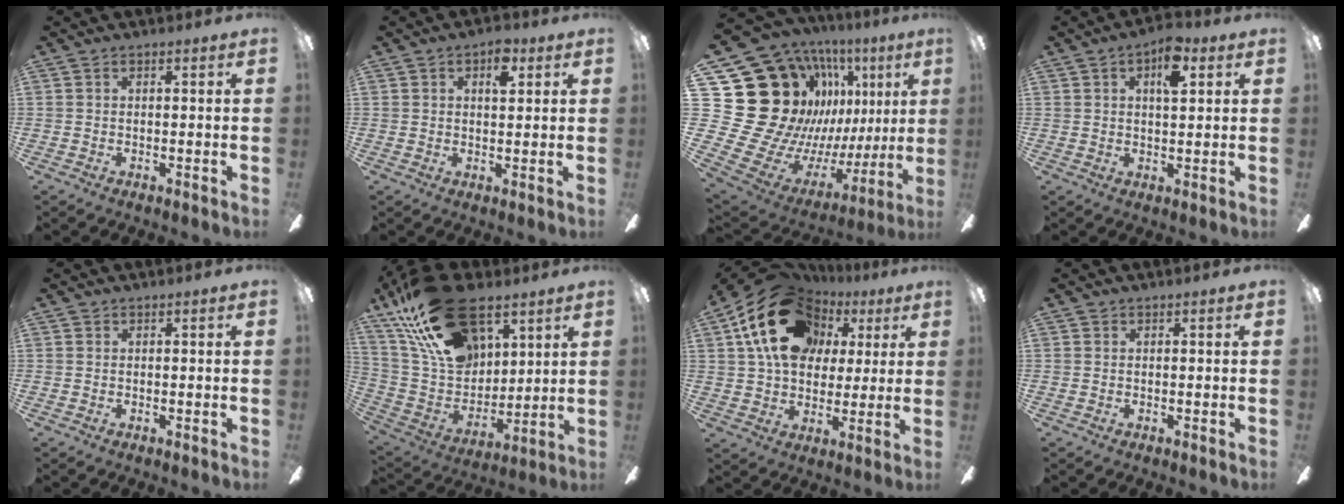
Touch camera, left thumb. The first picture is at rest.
{"total": 5.4, "force": [2.6, 3.0, 3.6], "torque": [-0.037, -0.006, 0.038]}
{"total": 26.5, "force": [7.7, 20.0, 15.7], "torque": [-0.309, -0.111, 0.209]}
{"total": 7.4, "force": [3.4, 3.6, 5.5], "torque": [-0.074, -0.005, 0.054]}
{"total": 0.0}
{"total": 26.2, "force": [15.9, 14.5, 14.9], "torque": [-0.282, -0.076, 0.288]}
{"total": 20.9, "force": [8.5, 15.2, 11.6], "torque": [-0.201, -0.017, 0.159]}
{"total": 0.0}